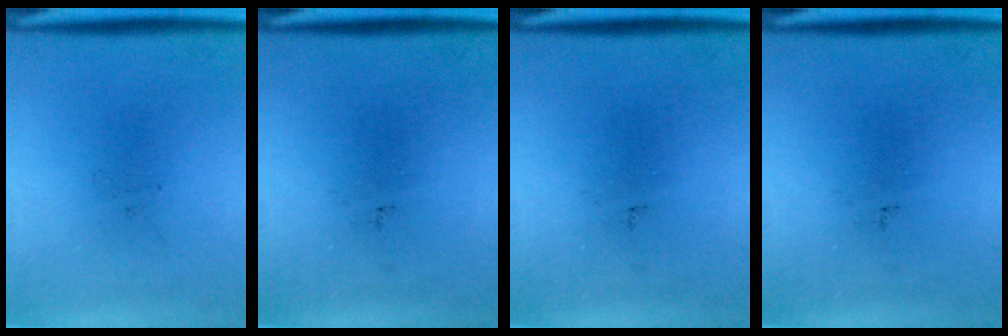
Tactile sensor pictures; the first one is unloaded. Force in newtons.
{"total": 0.0}
{"total": 0.0}
{"total": 0.0}